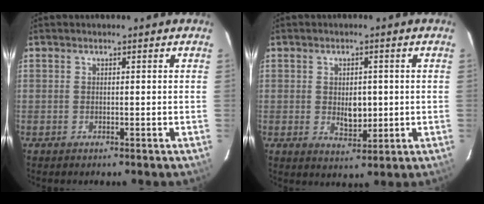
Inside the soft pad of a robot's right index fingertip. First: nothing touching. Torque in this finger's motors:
{"motor_torque": [0.12, -0.03, 0.11, 0.03]}